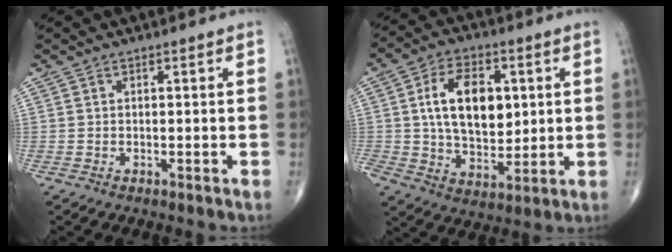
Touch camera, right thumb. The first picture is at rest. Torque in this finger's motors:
{"motor_torque": [2.40, 2.61, 1.66, -0.41, 0.77]}